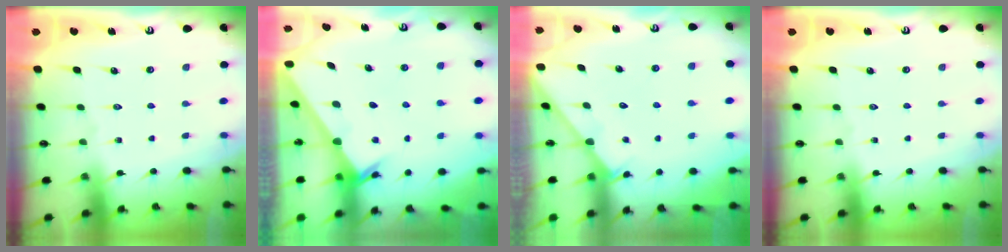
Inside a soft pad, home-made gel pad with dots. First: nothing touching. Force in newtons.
{"total": 2.4, "press": 2.4, "slide": 0.2}
{"total": 2.0, "press": 2.0, "slide": 0.2}
{"total": 0.0}